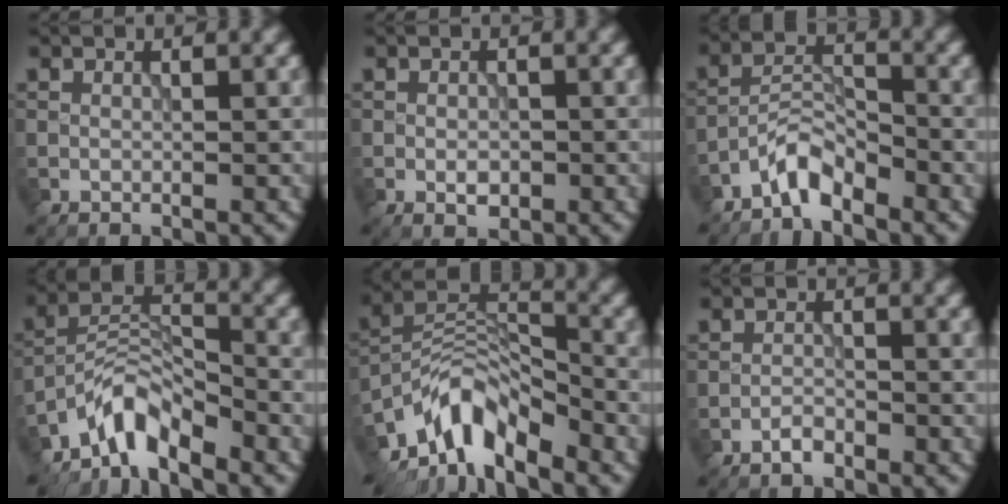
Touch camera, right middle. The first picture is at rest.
{"total": 1.6, "force": [-0.5, 1.0, 1.2], "torque": [-0.020, 0.000, -0.009]}
{"total": 3.1, "force": [-2.7, 0.9, 1.4], "torque": [-0.022, 0.015, -0.058]}
{"total": 4.9, "force": [-4.1, 1.5, 2.2], "torque": [-0.031, 0.006, -0.090]}
{"total": 8.5, "force": [-6.3, 3.3, 4.6], "torque": [-0.072, 0.000, -0.133]}
{"total": 1.3, "force": [-1.0, 0.4, 0.6], "torque": [-0.011, 0.004, -0.022]}